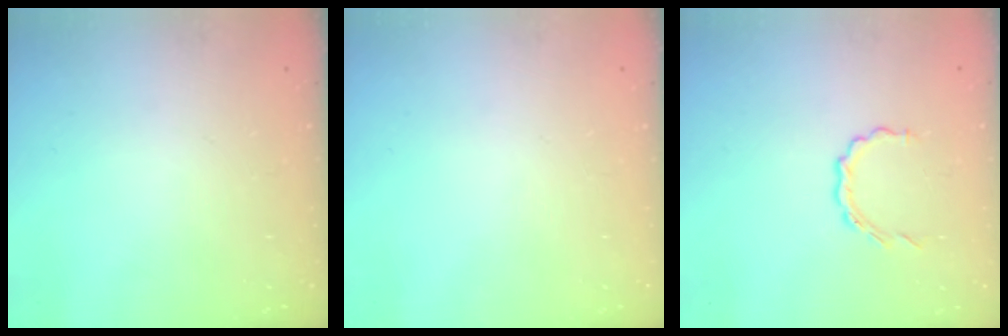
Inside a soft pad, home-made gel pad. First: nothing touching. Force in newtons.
{"total": 0.0}
{"total": 4.3, "press": 4.1, "slide": 1.3}